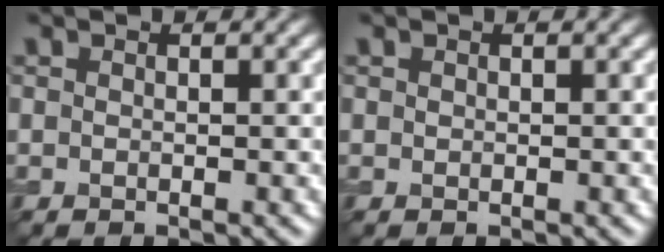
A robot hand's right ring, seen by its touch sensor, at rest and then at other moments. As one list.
[{"total": 0.0}]